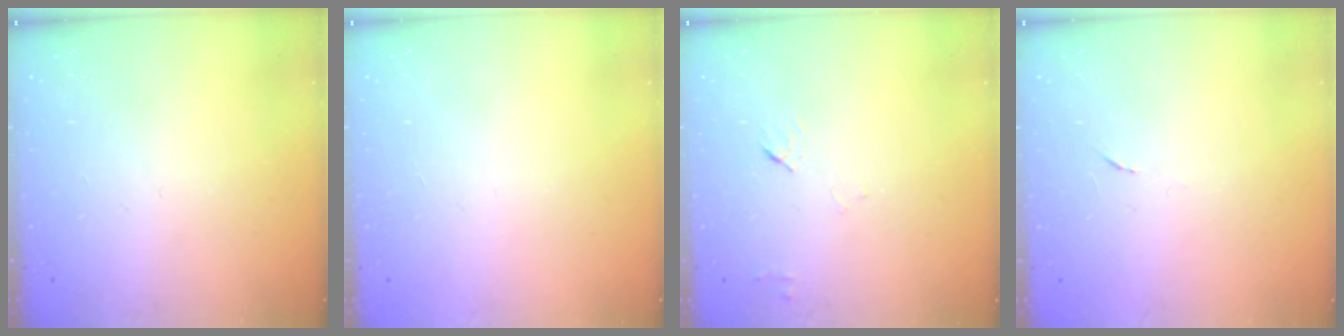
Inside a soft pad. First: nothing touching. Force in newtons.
{"total": 1.5, "press": 1.5, "slide": 0.1}
{"total": 4.6, "press": 4.5, "slide": 0.6}
{"total": 3.5, "press": 3.3, "slide": 1.2}